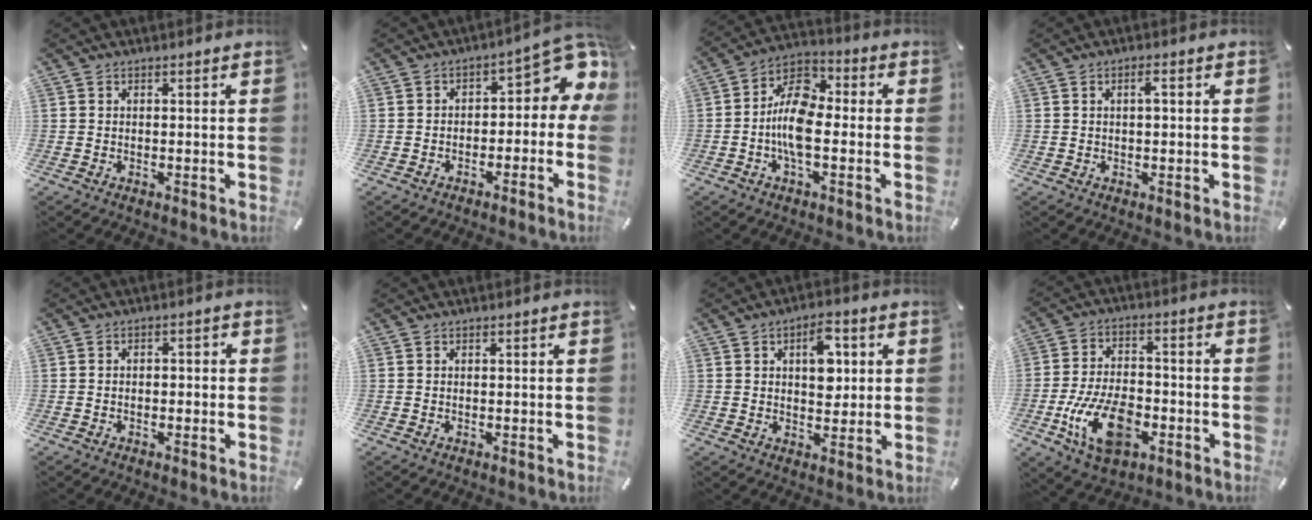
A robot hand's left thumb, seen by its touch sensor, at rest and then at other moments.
{"total": 8.3, "force": [2.2, 4.9, 6.4], "torque": [-0.071, -0.024, 0.036]}
{"total": 11.2, "force": [-2.6, 6.0, 9.1], "torque": [-0.190, 0.011, -0.045]}
{"total": 2.1, "force": [0.4, 0.7, 1.9], "torque": [-0.031, 0.001, 0.004]}
{"total": 1.6, "force": [-0.7, 1.0, 1.1], "torque": [-0.021, 0.004, -0.015]}
{"total": 0.0}
{"total": 9.1, "force": [2.3, 5.7, 6.8], "torque": [-0.080, -0.007, 0.033]}
{"total": 14.9, "force": [-5.8, 8.8, 10.6], "torque": [-0.213, 0.016, -0.100]}